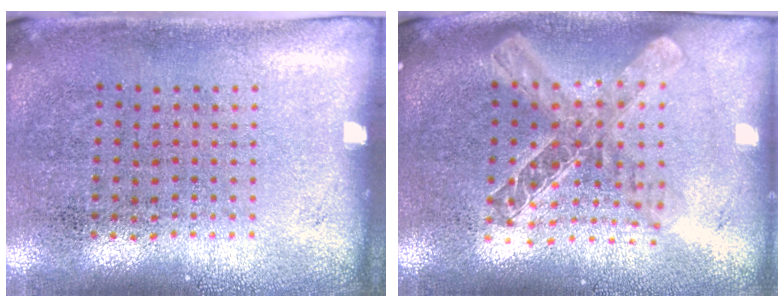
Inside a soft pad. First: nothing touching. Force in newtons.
{"total": 2.1, "press": 1.7, "slide": 1.1}